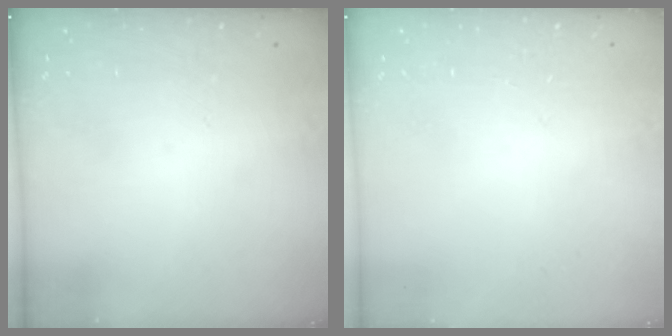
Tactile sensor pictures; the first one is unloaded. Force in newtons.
{"total": 0.0}